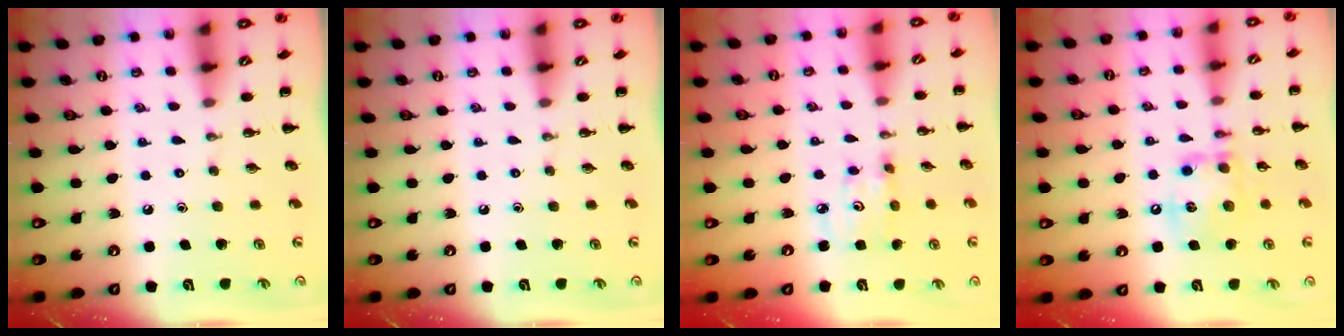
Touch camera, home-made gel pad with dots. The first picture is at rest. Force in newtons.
{"total": 0.0}
{"total": 3.5, "press": 3.4, "slide": 0.5}
{"total": 13.5, "press": 13.3, "slide": 2.0}